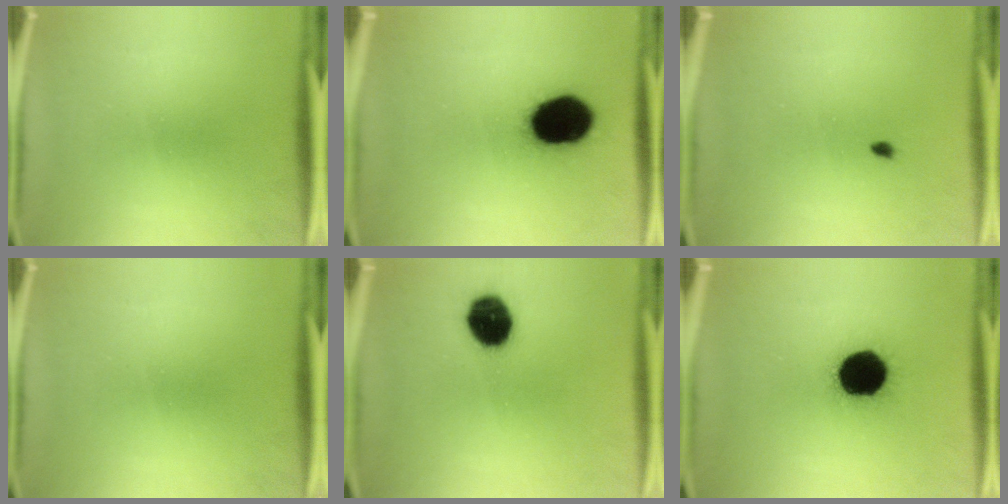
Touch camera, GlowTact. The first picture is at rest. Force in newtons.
{"total": 19.5}
{"total": 1.4}
{"total": 0.0}
{"total": 11.9}
{"total": 19.3}